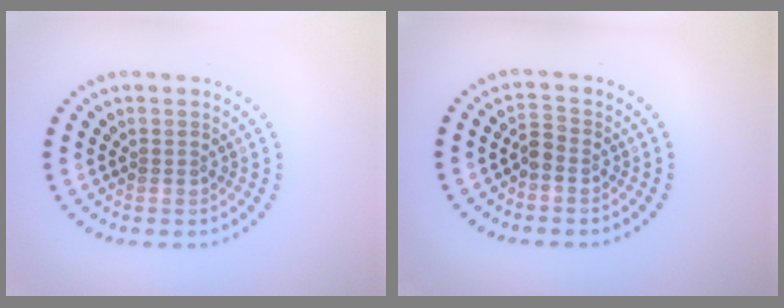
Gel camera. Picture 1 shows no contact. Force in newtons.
{"total": 1.2, "press": 1.0, "slide": 0.5}